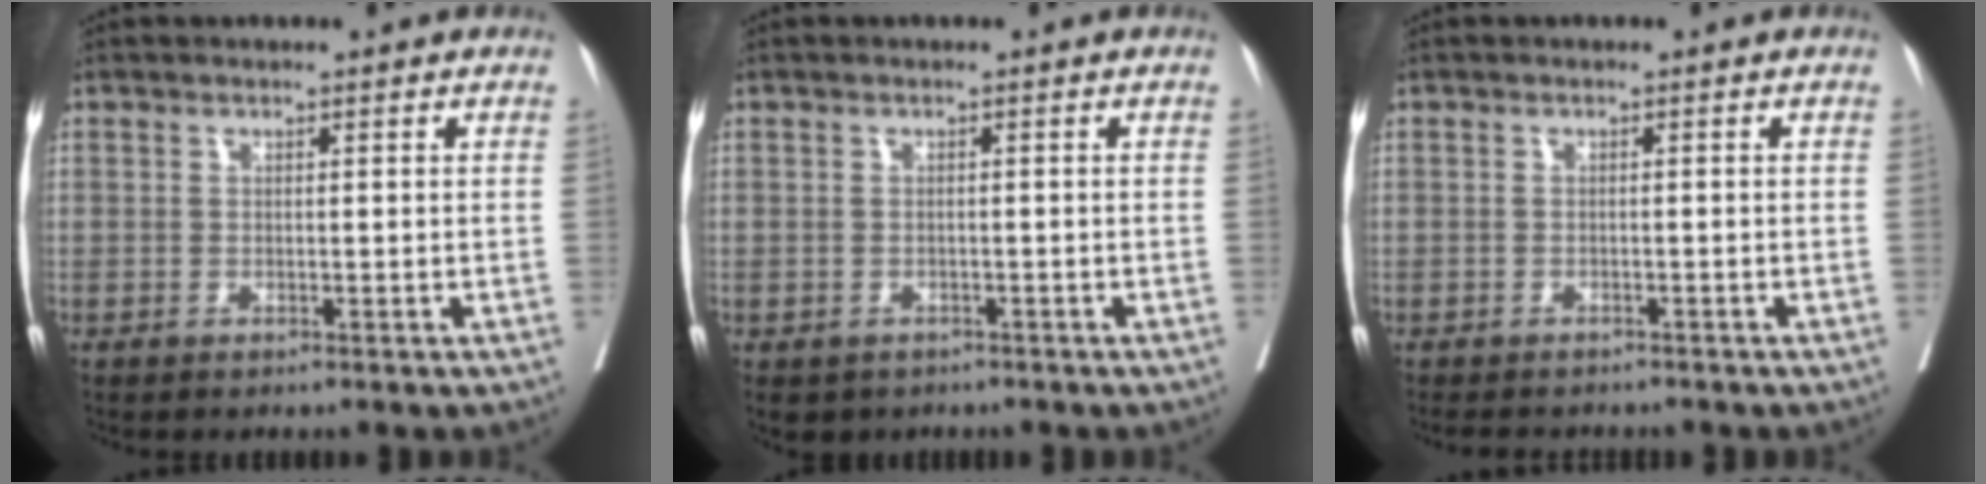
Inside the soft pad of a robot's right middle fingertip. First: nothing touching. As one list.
[{"total": 4.0, "force": [-2.8, 2.7, 0.9], "torque": [-0.012, -0.001, -0.036]}, {"total": 5.6, "force": [-5.0, 1.9, 1.8], "torque": [-0.021, -0.003, -0.066]}]